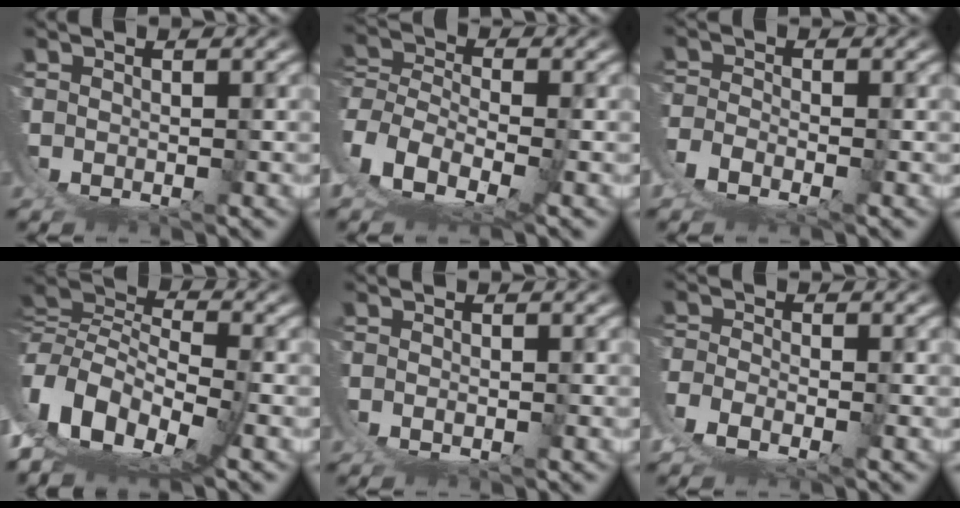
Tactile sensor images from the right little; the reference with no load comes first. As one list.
[{"total": 10.4, "force": [1.4, 8.3, 6.1], "torque": [-0.166, -0.037, 0.021]}, {"total": 6.5, "force": [0.1, 5.5, 3.5], "torque": [-0.108, -0.026, 0.002]}, {"total": 13.6, "force": [1.9, 9.5, 9.6], "torque": [-0.220, -0.042, 0.042]}, {"total": 0.7, "force": [0.4, -0.6, 0.2], "torque": [0.001, 0.001, 0.007]}, {"total": 5.1, "force": [0.1, 4.0, 3.2], "torque": [-0.101, -0.027, 0.009]}]